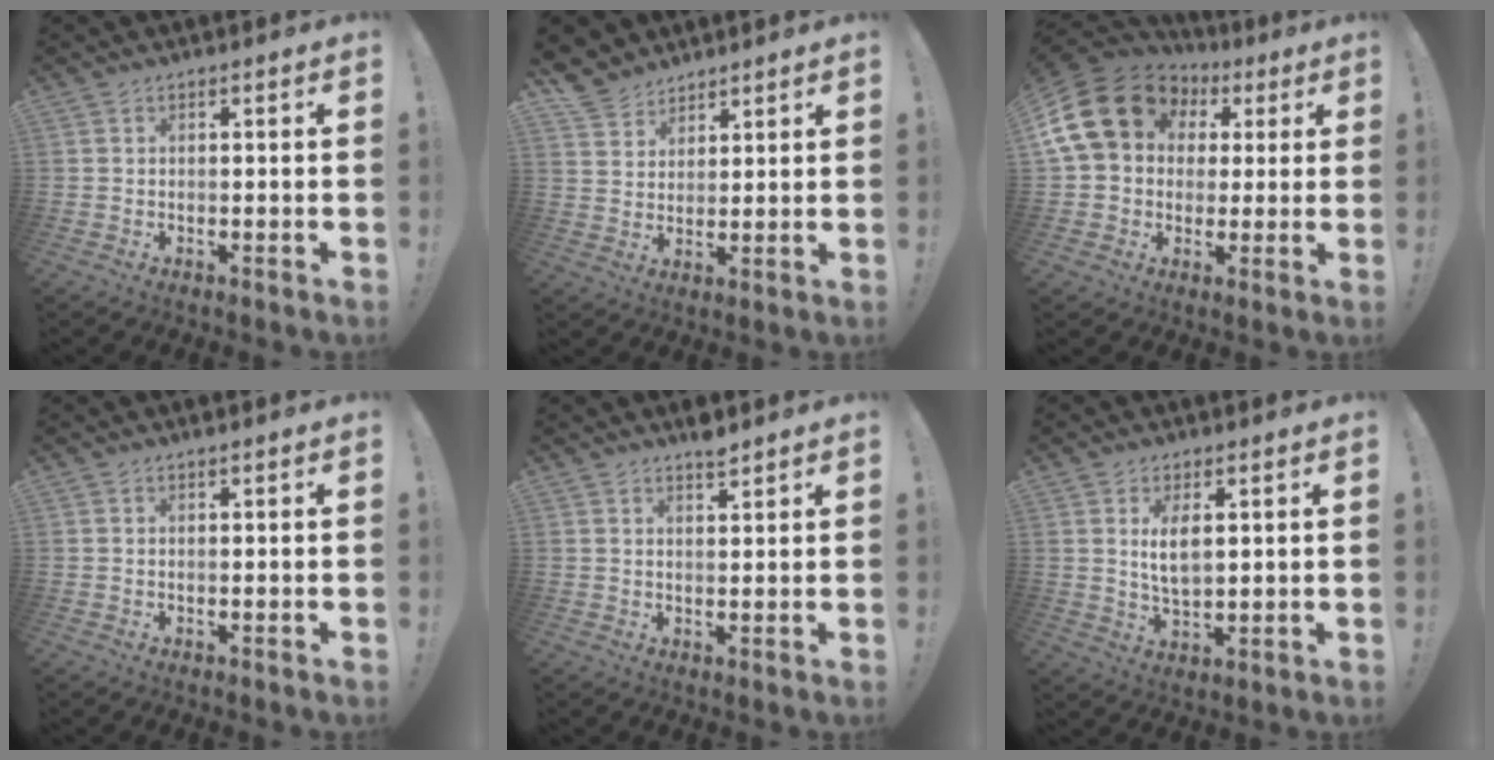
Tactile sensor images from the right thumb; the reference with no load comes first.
{"total": 6.4, "force": [5.1, 3.8, 0.4], "torque": [-0.016, -0.039, 0.102]}
{"total": 20.0, "force": [6.0, 15.3, 11.4], "torque": [-0.212, -0.019, 0.127]}
{"total": 0.6, "force": [0.6, -0.1, 0.1], "torque": [0.003, -0.001, 0.010]}
{"total": 3.3, "force": [3.0, 0.6, 1.3], "torque": [-0.010, -0.022, 0.049]}
{"total": 6.2, "force": [1.9, 2.8, 5.2], "torque": [-0.097, -0.012, 0.026]}